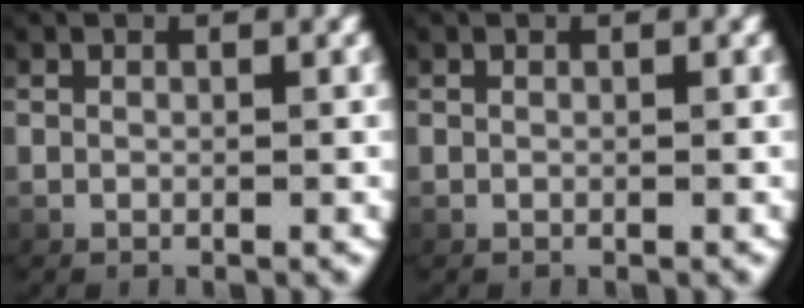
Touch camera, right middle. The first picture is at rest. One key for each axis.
{"total": 0.0}